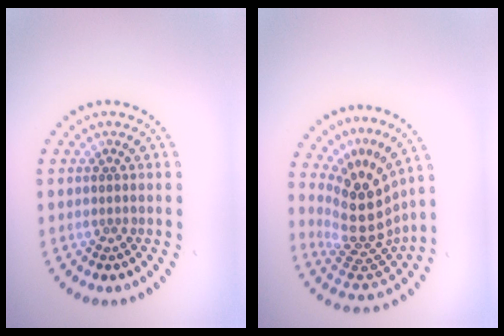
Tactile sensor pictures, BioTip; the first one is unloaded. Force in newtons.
{"total": 5.3, "press": 3.9, "slide": 3.6}